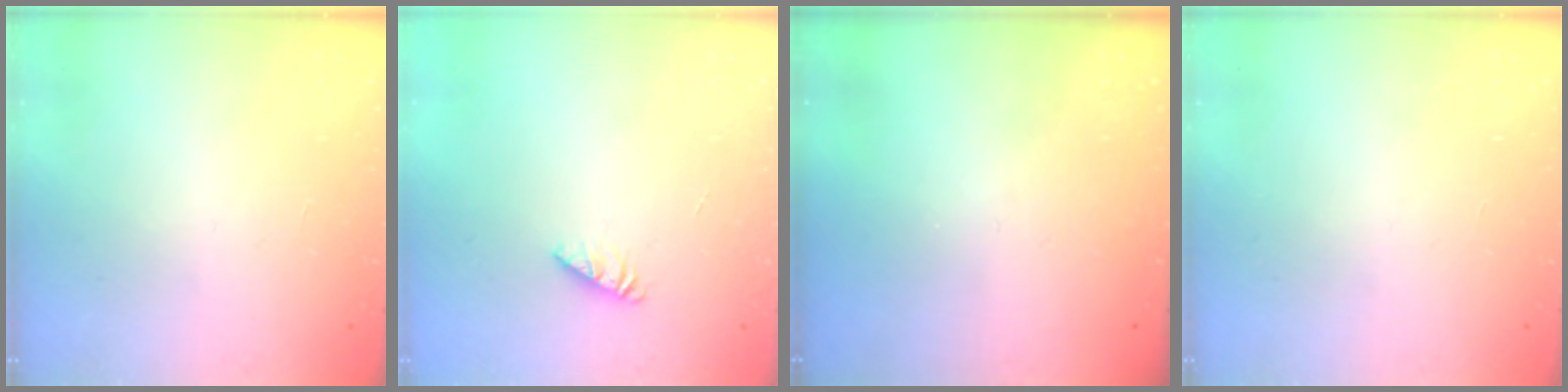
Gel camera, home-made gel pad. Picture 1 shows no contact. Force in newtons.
{"total": 1.8, "press": 1.8, "slide": 0.2}
{"total": 0.0}
{"total": 0.0}